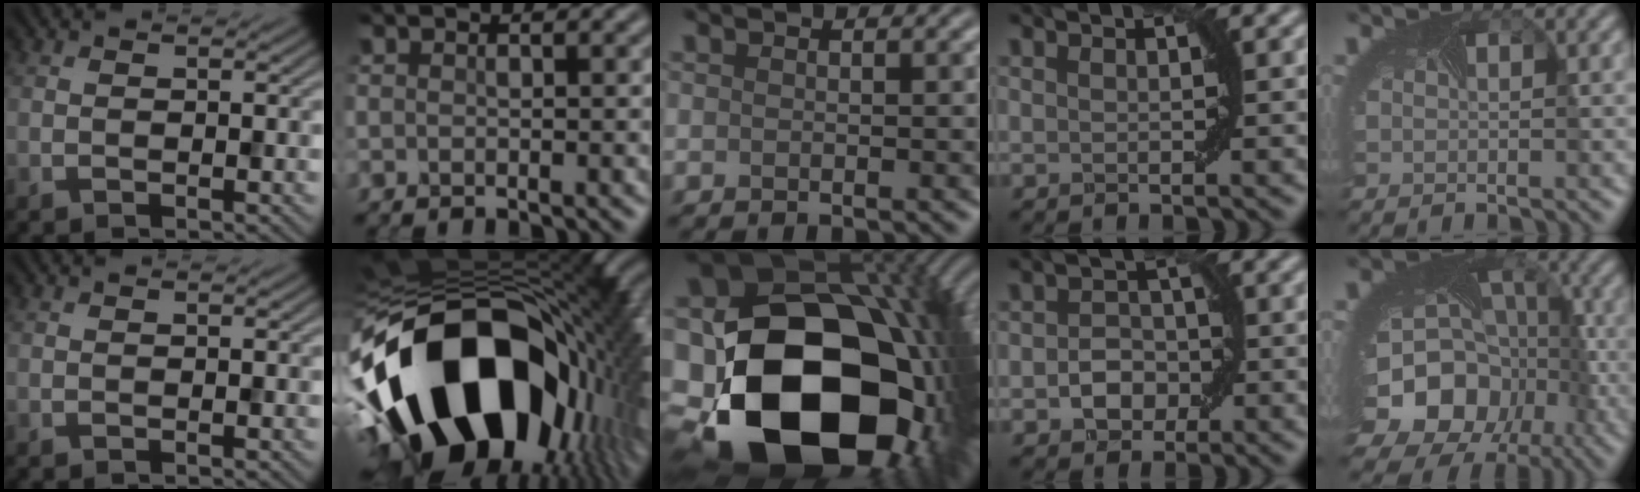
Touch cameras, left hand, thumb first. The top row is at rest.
{"index": {"total": 19.3, "force": [-6.2, 11.0, 14.6], "torque": [-0.260, -0.008, -0.107]}, "middle": {"total": 23.2, "force": [-6.0, 16.6, 15.0], "torque": [-0.281, -0.061, -0.065]}, "ring": {"total": 2.9, "force": [-0.9, 2.2, 1.6], "torque": [-0.023, 0.004, -0.017]}, "little": {"total": 16.1, "force": [-5.3, 12.8, 8.1], "torque": [-0.139, -0.030, -0.094]}}